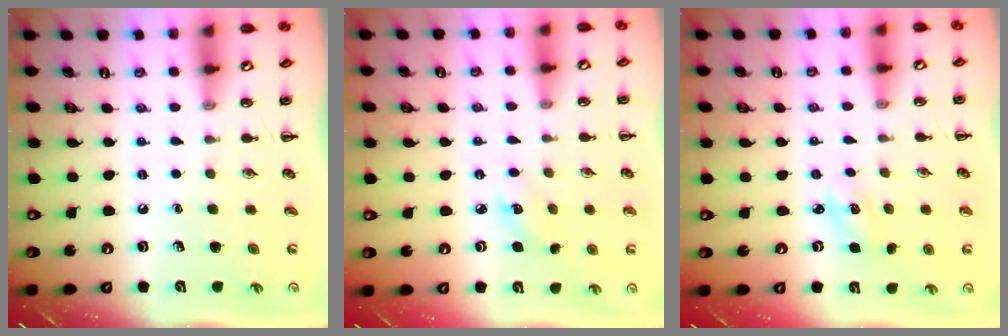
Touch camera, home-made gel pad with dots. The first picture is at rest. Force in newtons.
{"total": 3.6, "press": 3.5, "slide": 0.8}
{"total": 1.8, "press": 1.8, "slide": 0.5}